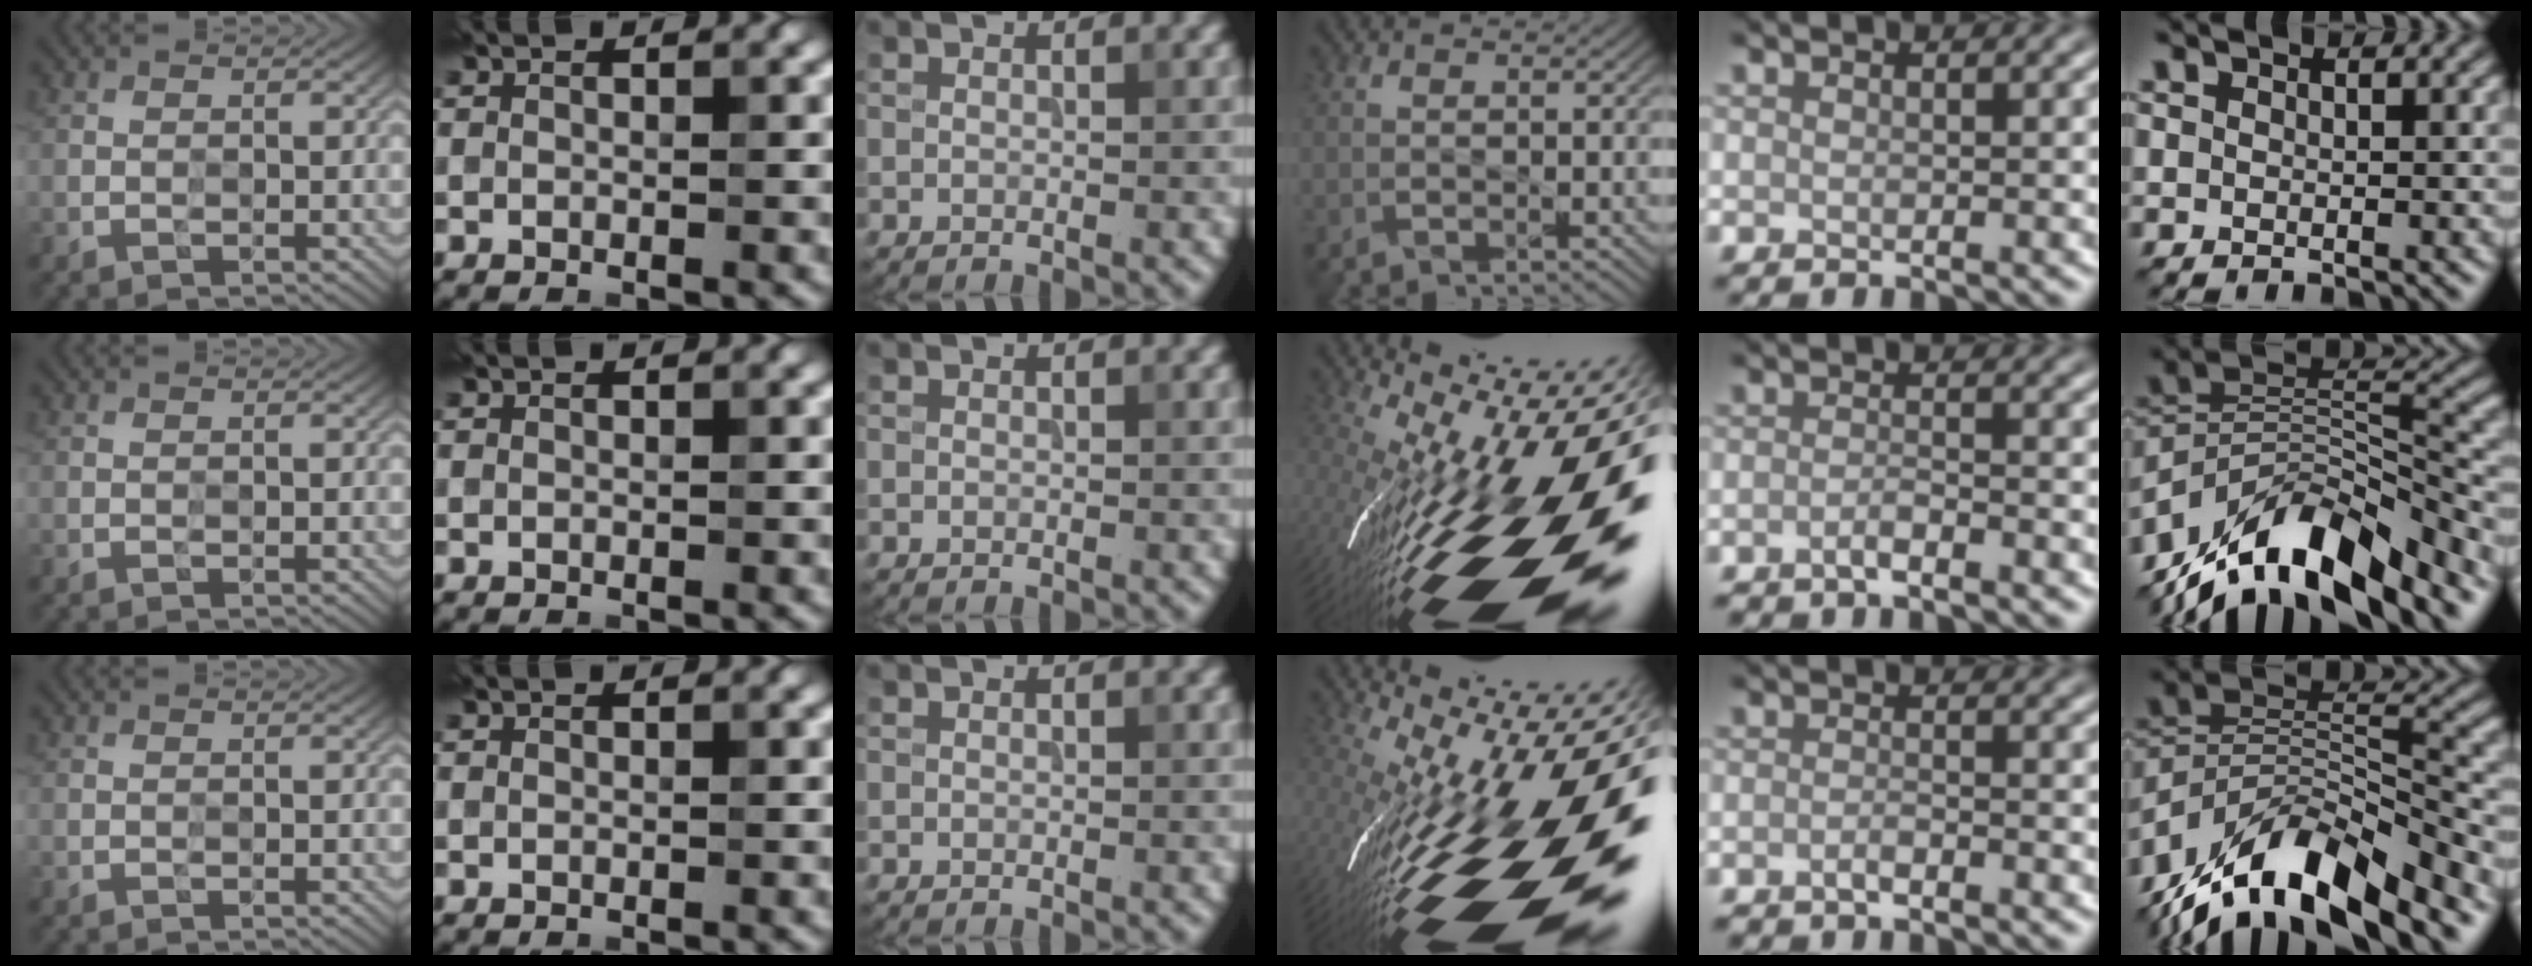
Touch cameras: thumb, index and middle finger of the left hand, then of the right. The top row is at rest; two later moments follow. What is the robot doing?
{"motion": "press", "object": "grip strengthener"}